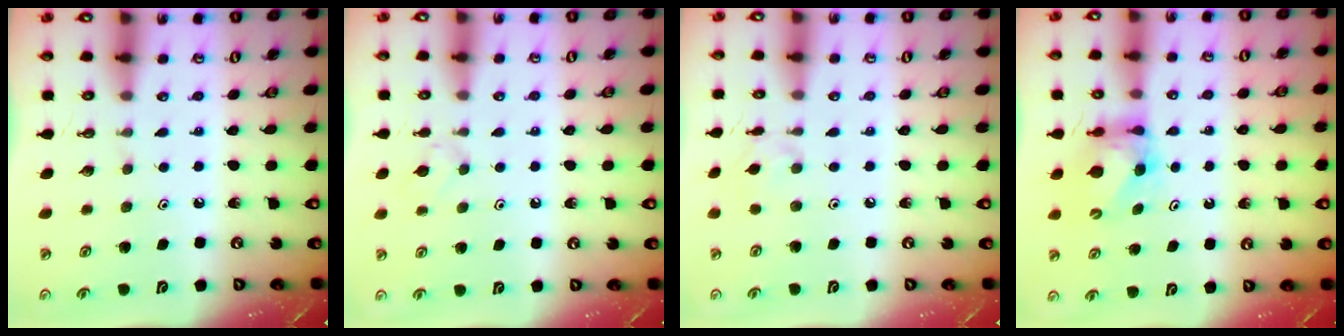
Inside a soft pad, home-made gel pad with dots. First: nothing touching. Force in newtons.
{"total": 2.2, "press": 2.1, "slide": 0.6}
{"total": 2.1, "press": 2.1, "slide": 0.4}
{"total": 6.1, "press": 6.1, "slide": 0.4}